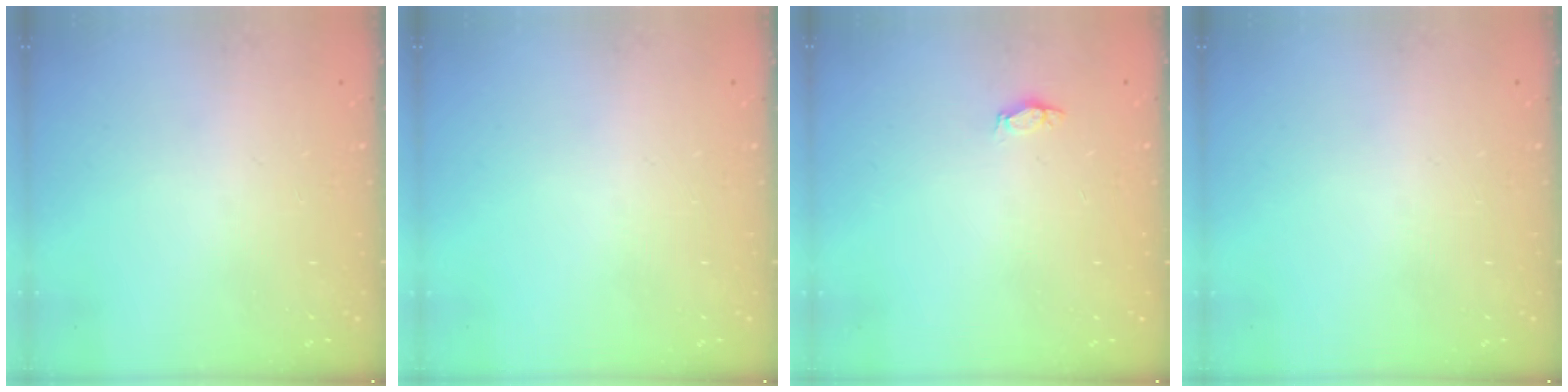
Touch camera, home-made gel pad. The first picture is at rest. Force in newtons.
{"total": 0.0}
{"total": 2.9, "press": 2.7, "slide": 1.1}
{"total": 0.0}